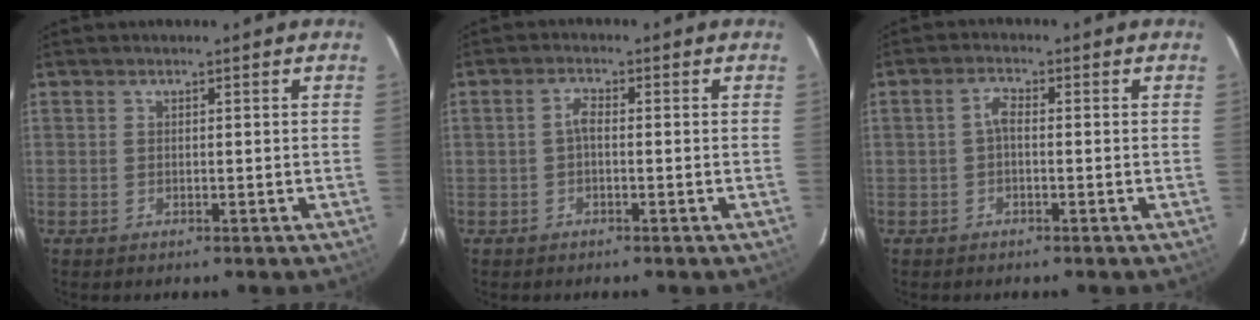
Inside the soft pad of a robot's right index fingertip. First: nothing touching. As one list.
[{"total": 1.8, "force": [-0.4, 0.7, 1.6], "torque": [-0.033, 0.008, -0.009]}, {"total": 2.0, "force": [-0.4, 0.8, 1.7], "torque": [-0.037, 0.008, -0.010]}]